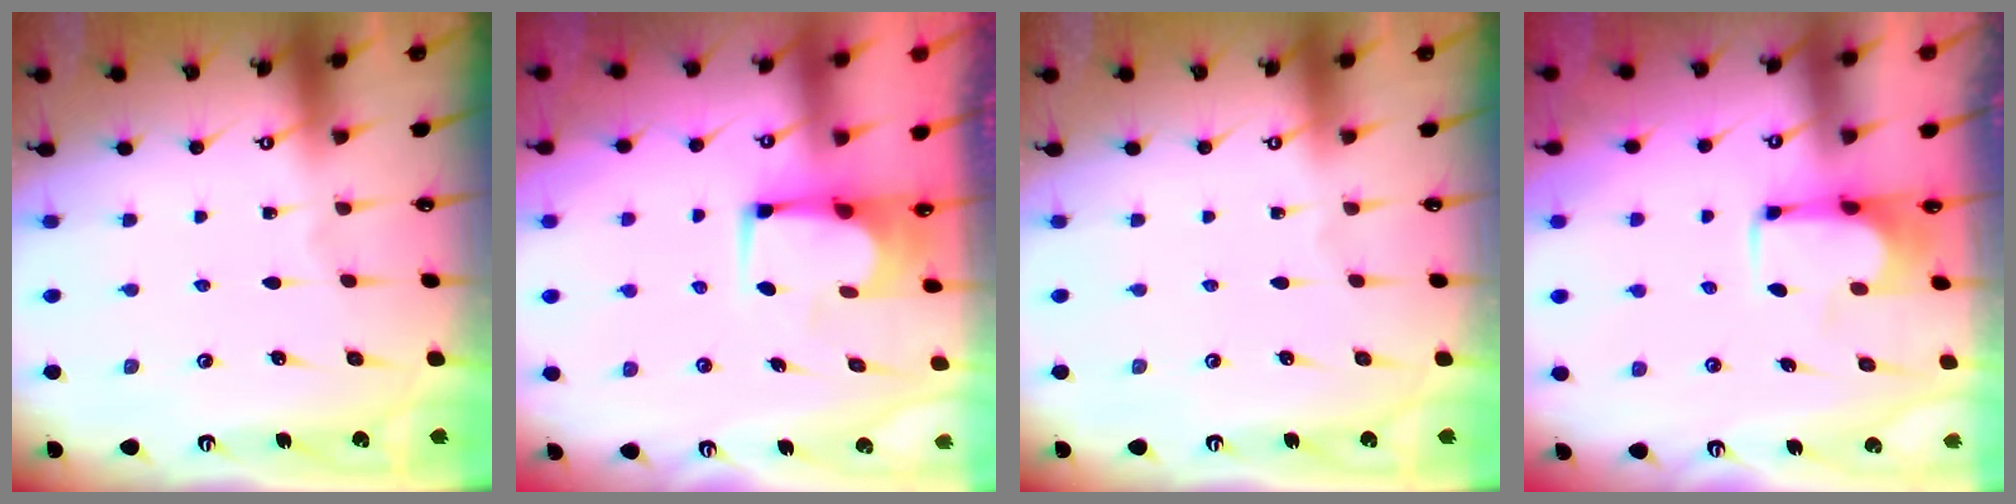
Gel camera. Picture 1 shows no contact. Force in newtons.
{"total": 2.9, "press": 2.9, "slide": 0.2}
{"total": 0.0}
{"total": 0.9, "press": 0.3, "slide": 0.8}